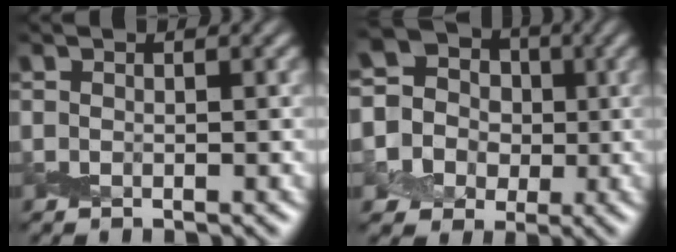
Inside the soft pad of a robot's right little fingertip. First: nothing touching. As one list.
[{"total": 9.1, "force": [-0.8, 8.6, 2.8], "torque": [-0.084, 0.025, -0.049]}]